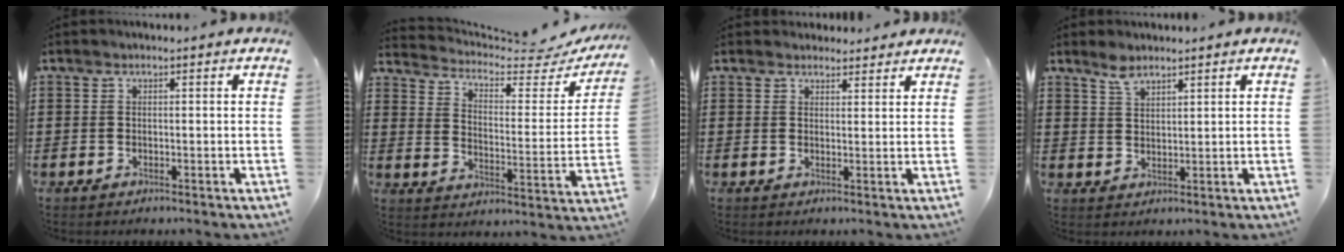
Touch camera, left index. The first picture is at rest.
{"total": 4.2, "force": [3.8, 0.8, 1.7], "torque": [-0.049, -0.032, 0.057]}
{"total": 2.5, "force": [2.4, 0.7, -0.2], "torque": [0.005, -0.003, 0.044]}
{"total": 3.0, "force": [2.4, 1.4, 1.0], "torque": [-0.026, 0.004, 0.046]}